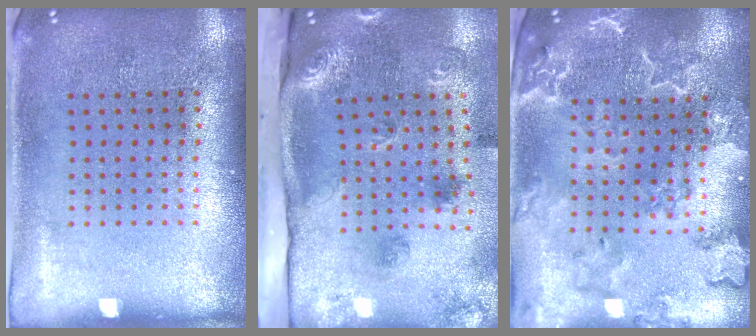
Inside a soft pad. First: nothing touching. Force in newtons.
{"total": 3.0, "press": 2.0, "slide": 2.2}
{"total": 2.9, "press": 2.7, "slide": 1.1}